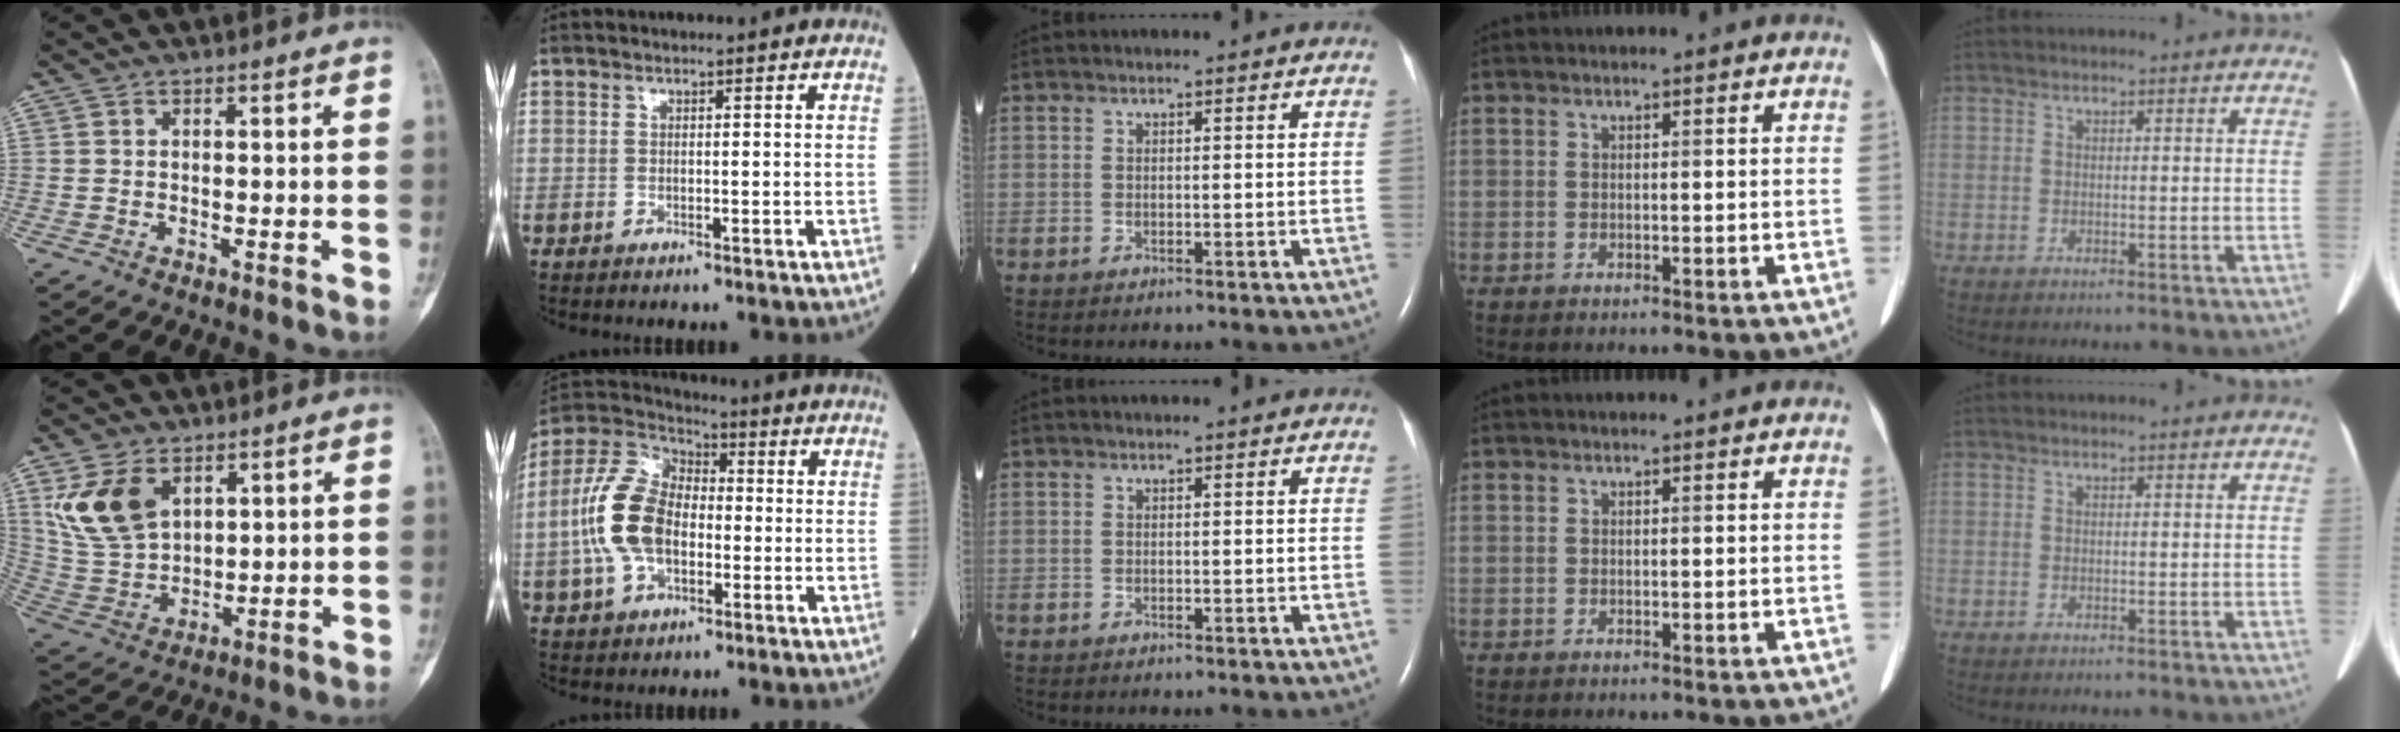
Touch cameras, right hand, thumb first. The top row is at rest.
{"thumb": {"total": 12.5, "force": [5.5, 8.1, 7.9], "torque": [-0.142, -0.018, 0.124]}, "index": {"total": 12.5, "force": [-1.7, 7.5, 9.8], "torque": [-0.228, 0.029, -0.034]}}